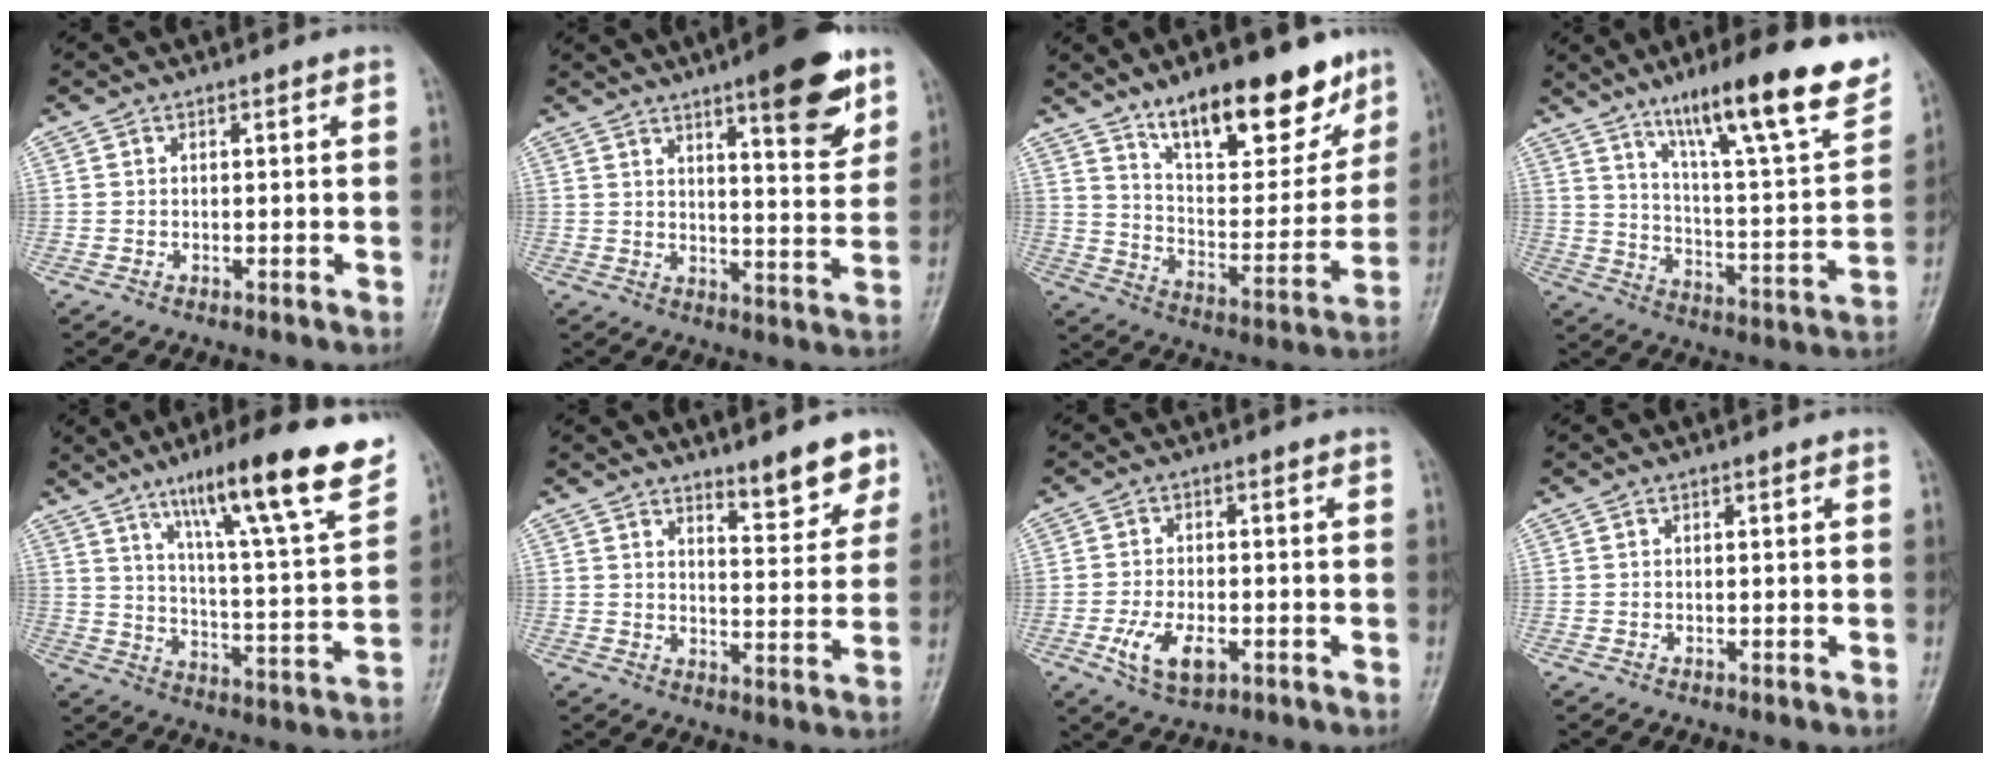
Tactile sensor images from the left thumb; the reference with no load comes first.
{"total": 13.1, "force": [7.9, 3.2, 9.9], "torque": [-0.110, -0.043, 0.107]}
{"total": 20.0, "force": [13.6, 7.7, 12.5], "torque": [-0.135, -0.077, 0.224]}
{"total": 22.9, "force": [14.7, 3.7, 17.2], "torque": [-0.234, -0.055, 0.232]}
{"total": 21.8, "force": [13.6, 2.5, 16.8], "torque": [-0.227, -0.050, 0.210]}
{"total": 7.3, "force": [5.7, 2.0, 4.2], "torque": [-0.035, -0.044, 0.081]}
{"total": 7.0, "force": [-2.6, 3.8, 5.3], "torque": [-0.101, 0.003, -0.042]}
{"total": 0.0}